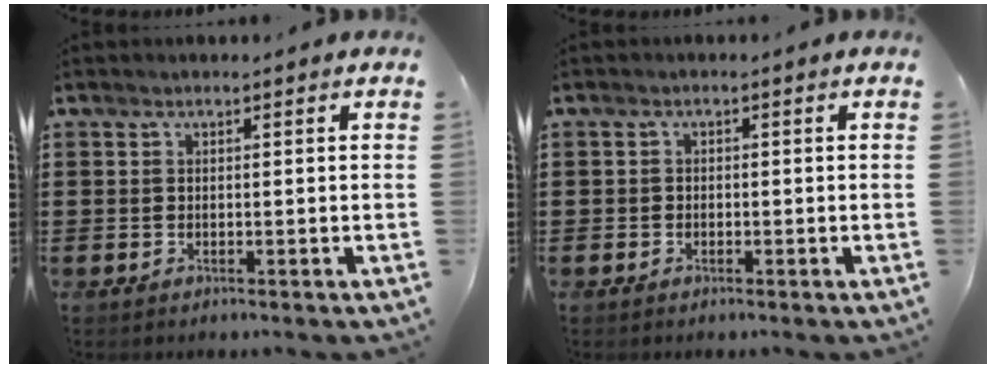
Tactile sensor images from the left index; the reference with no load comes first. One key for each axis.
{"total": 1.0, "fx": -0.7, "fy": 0.7, "fz": 0.1, "tx": -0.005, "ty": 0.002, "tz": -0.016}